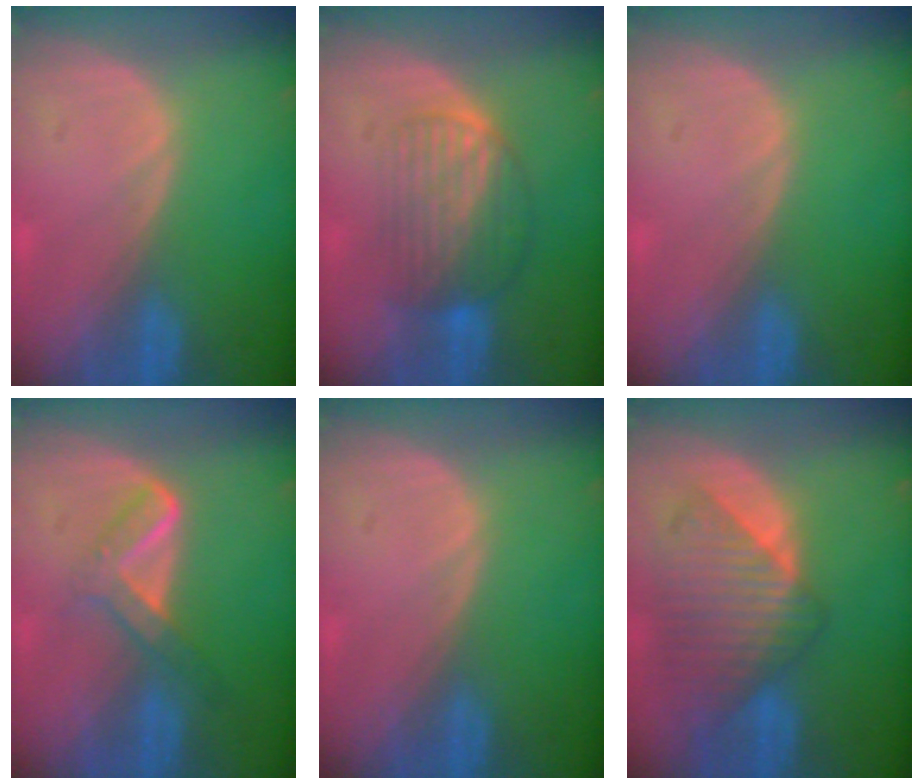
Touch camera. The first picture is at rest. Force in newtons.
{"total": 6.8, "press": 6.5, "slide": 2.0}
{"total": 0.0}
{"total": 5.2, "press": 4.6, "slide": 2.4}
{"total": 0.0}
{"total": 9.2, "press": 8.2, "slide": 4.0}